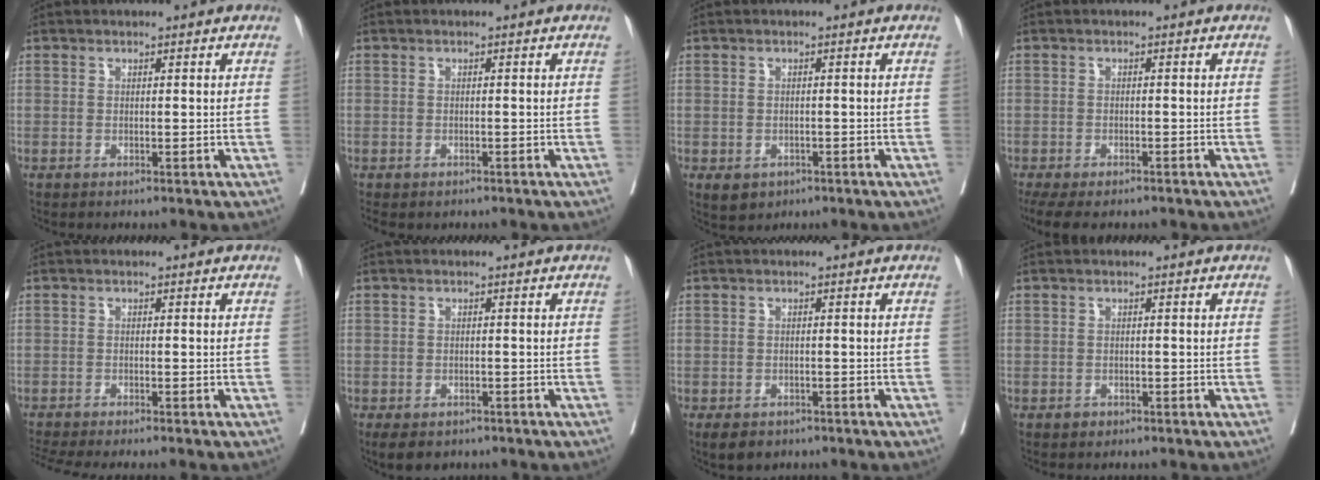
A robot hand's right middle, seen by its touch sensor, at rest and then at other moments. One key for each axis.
{"total": 3.0, "fx": -2.4, "fy": 1.5, "fz": 1.1, "tx": -0.019, "ty": -0.005, "tz": -0.031}
{"total": 3.1, "fx": -1.7, "fy": 2.3, "fz": 1.1, "tx": -0.014, "ty": -0.001, "tz": -0.018}
{"total": 10.0, "fx": -7.8, "fy": 3.7, "fz": 5.0, "tx": -0.098, "ty": -0.010, "tz": -0.107}
{"total": 6.3, "fx": -5.6, "fy": -0.5, "fz": 2.8, "tx": -0.037, "ty": -0.012, "tz": -0.092}
{"total": 5.2, "fx": -3.9, "fy": 2.7, "fz": 2.1, "tx": -0.026, "ty": -0.003, "tz": -0.053}
{"total": 4.0, "fx": -2.9, "fy": 2.3, "fz": 1.5, "tx": -0.020, "ty": -0.003, "tz": -0.039}
{"total": 1.0, "fx": -0.7, "fy": 0.8, "fz": 0.2, "tx": -0.002, "ty": 0.002, "tz": -0.009}